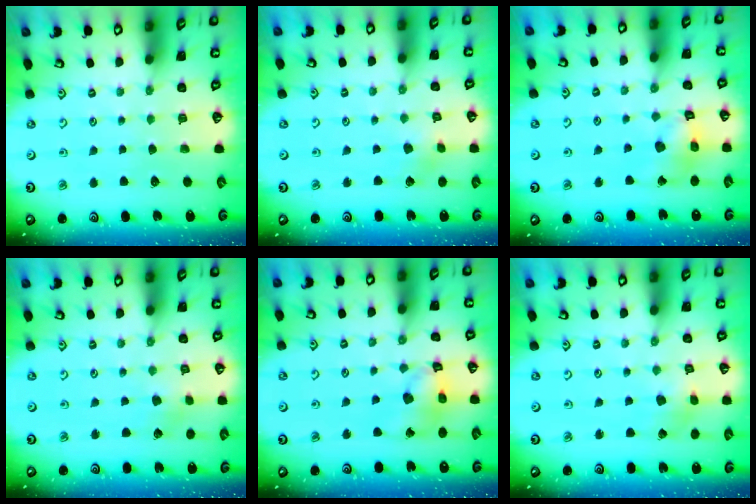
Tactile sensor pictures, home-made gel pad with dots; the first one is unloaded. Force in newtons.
{"total": 2.5, "press": 2.4, "slide": 0.2}
{"total": 11.0, "press": 11.0, "slide": 1.2}
{"total": 1.5, "press": 1.5, "slide": 0.2}
{"total": 12.5, "press": 12.4, "slide": 1.6}
{"total": 2.2, "press": 2.2, "slide": 0.4}